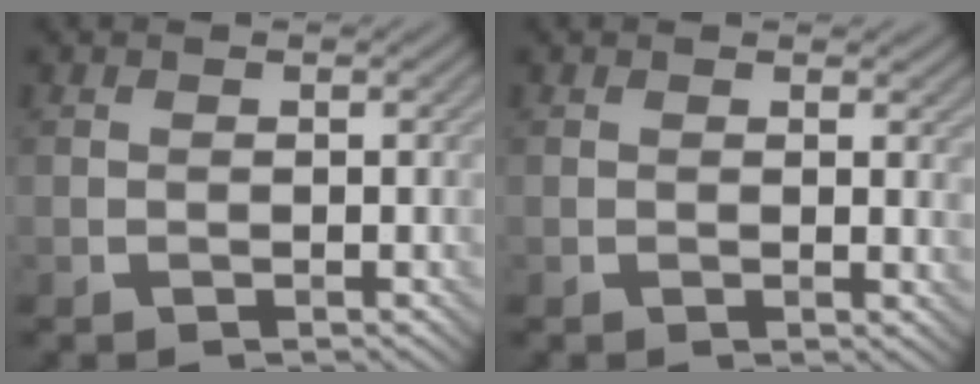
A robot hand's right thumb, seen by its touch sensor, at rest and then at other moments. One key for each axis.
{"total": 1.4, "fx": 0.6, "fy": 0.3, "fz": 1.2, "tx": -0.017, "ty": -0.005, "tz": 0.008}